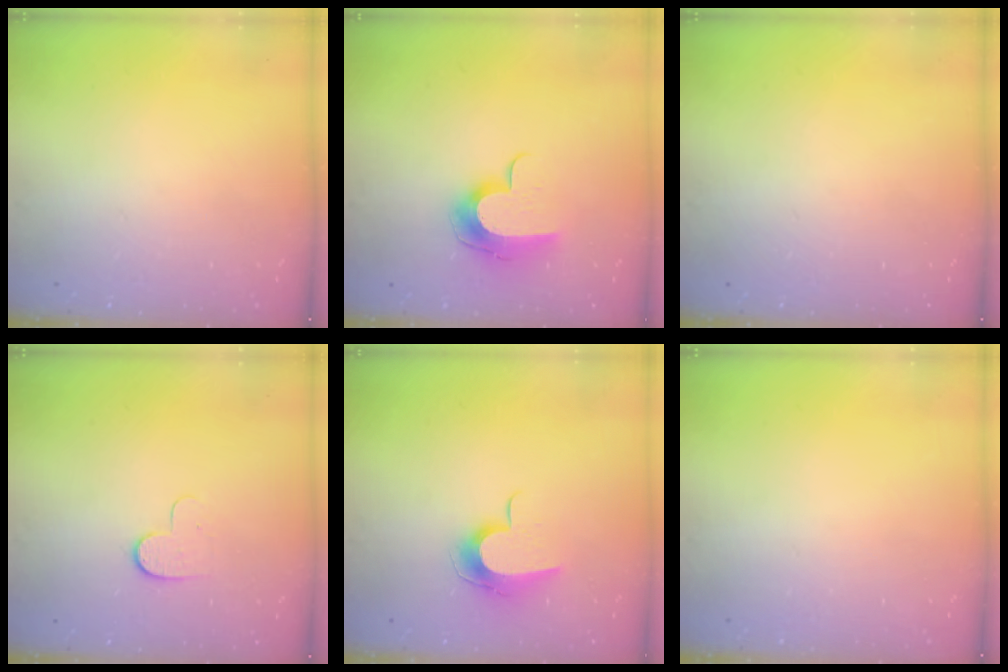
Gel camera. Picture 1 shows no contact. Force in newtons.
{"total": 10.2, "press": 10.2, "slide": 0.5}
{"total": 0.0}
{"total": 5.4, "press": 5.3, "slide": 1.2}
{"total": 10.1, "press": 10.1, "slide": 0.6}
{"total": 0.0}